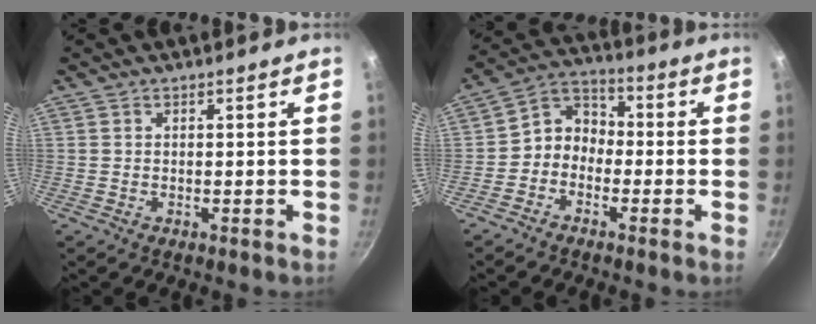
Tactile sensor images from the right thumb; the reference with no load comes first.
{"total": 6.8, "force": [-2.2, 5.5, 3.3], "torque": [-0.027, 0.041, -0.063]}